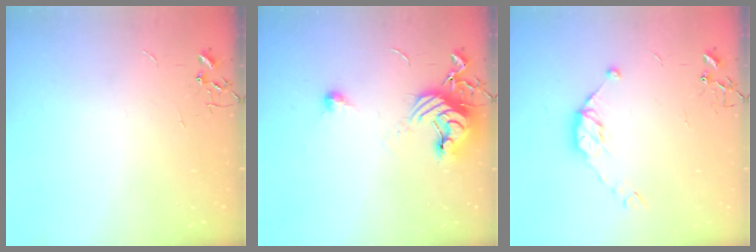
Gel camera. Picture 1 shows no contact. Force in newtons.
{"total": 11.4, "press": 11.4, "slide": 0.9}
{"total": 9.5, "press": 9.5, "slide": 0.7}